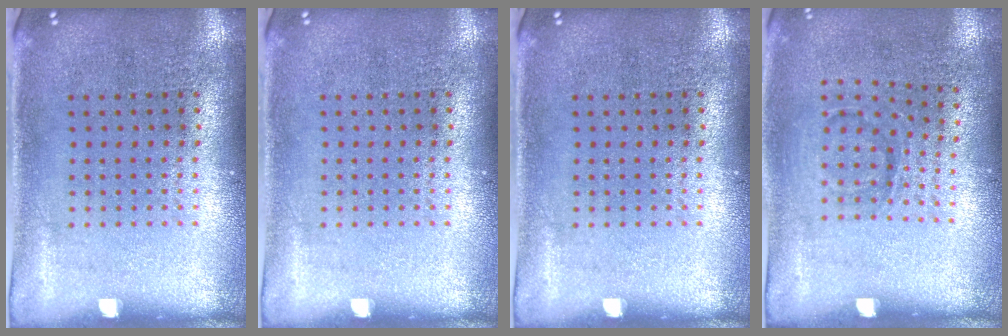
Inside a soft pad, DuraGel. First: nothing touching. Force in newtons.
{"total": 0.0}
{"total": 0.0}
{"total": 1.0, "press": 0.7, "slide": 0.7}